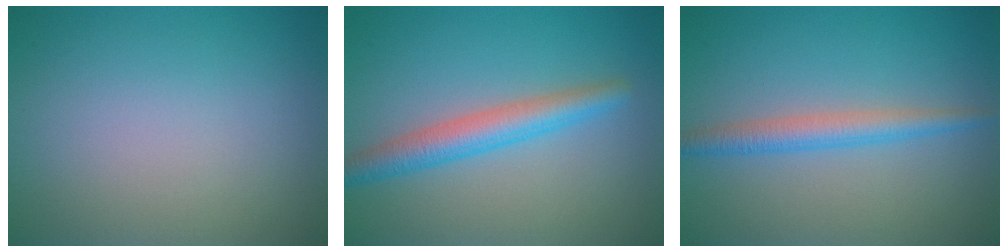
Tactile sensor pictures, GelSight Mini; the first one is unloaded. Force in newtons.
{"total": 3.7, "press": 3.7, "slide": 0.1}
{"total": 2.7, "press": 2.7, "slide": 0.1}